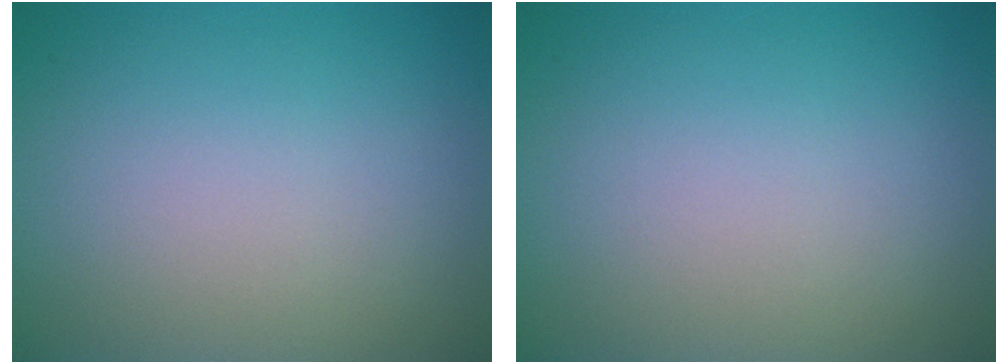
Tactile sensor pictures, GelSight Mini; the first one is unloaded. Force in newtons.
{"total": 0.0}